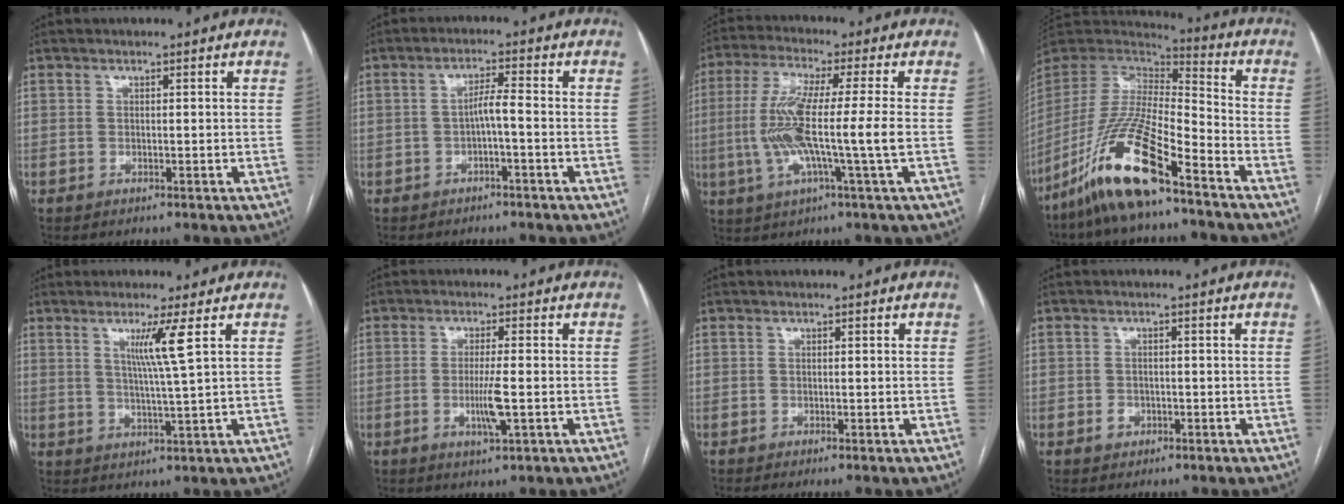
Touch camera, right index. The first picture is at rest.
{"total": 3.0, "force": [-1.0, 0.1, 2.8], "torque": [-0.049, 0.010, -0.017]}
{"total": 11.7, "force": [-1.4, -0.4, 11.6], "torque": [-0.238, -0.002, -0.033]}
{"total": 17.6, "force": [-11.7, 2.4, 13.0], "torque": [-0.286, -0.032, -0.225]}
{"total": 5.2, "force": [2.0, -1.6, 4.6], "torque": [-0.087, -0.011, 0.039]}
{"total": 4.7, "force": [-1.1, 0.0, 4.5], "torque": [-0.089, -0.010, -0.020]}
{"total": 0.7, "force": [-0.5, -0.2, 0.5], "torque": [-0.012, 0.000, -0.010]}
{"total": 1.7, "force": [-0.7, 1.4, 0.6], "torque": [-0.008, 0.006, -0.007]}